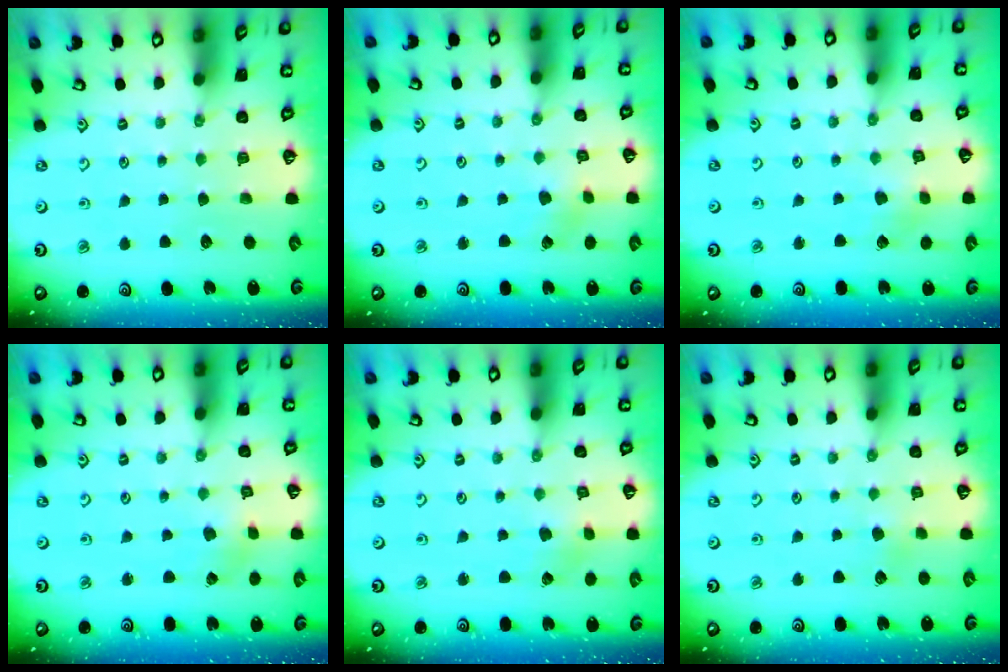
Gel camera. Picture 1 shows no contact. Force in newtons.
{"total": 2.5, "press": 2.4, "slide": 0.6}
{"total": 2.8, "press": 2.8, "slide": 0.2}
{"total": 1.0, "press": 1.0, "slide": 0.0}
{"total": 1.4, "press": 1.4, "slide": 0.2}
{"total": 2.1, "press": 2.0, "slide": 0.6}